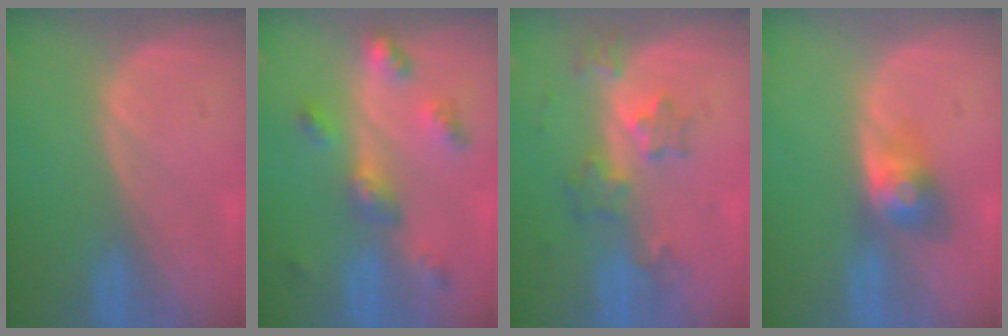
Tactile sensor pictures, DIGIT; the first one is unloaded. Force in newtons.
{"total": 6.6, "press": 5.8, "slide": 3.1}
{"total": 6.1, "press": 5.5, "slide": 2.5}
{"total": 4.0, "press": 4.0, "slide": 0.3}